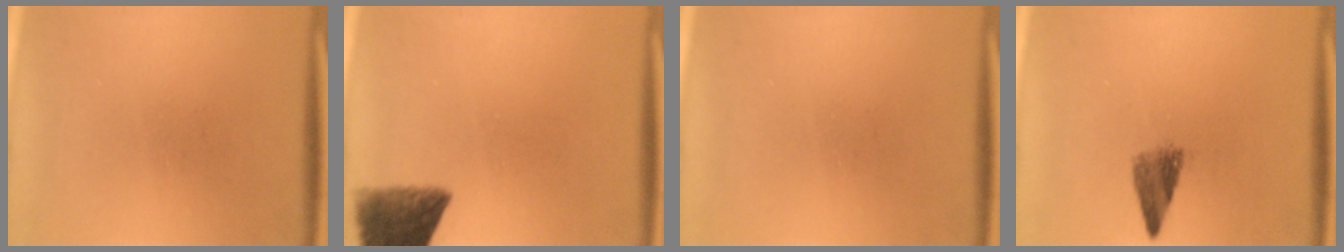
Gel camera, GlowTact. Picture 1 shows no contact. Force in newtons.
{"total": 8.8}
{"total": 0.0}
{"total": 3.5}